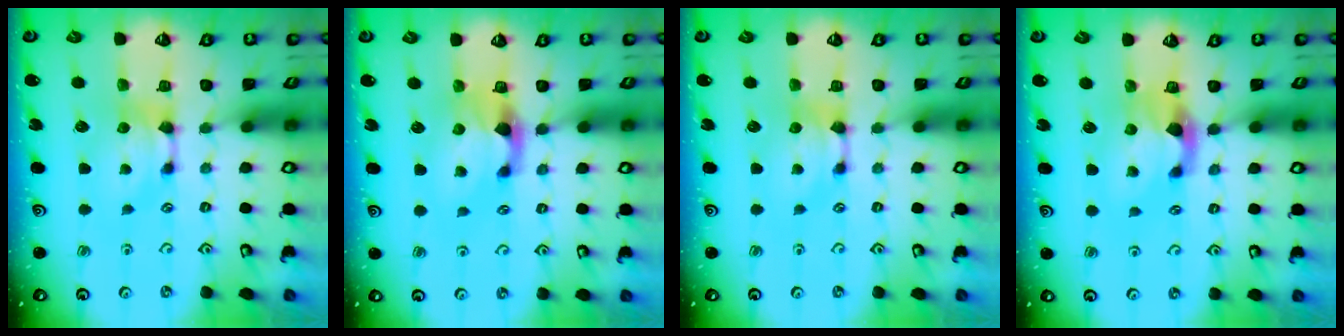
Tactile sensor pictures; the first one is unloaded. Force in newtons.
{"total": 2.2, "press": 1.7, "slide": 1.4}
{"total": 0.0}
{"total": 2.2, "press": 1.9, "slide": 1.2}